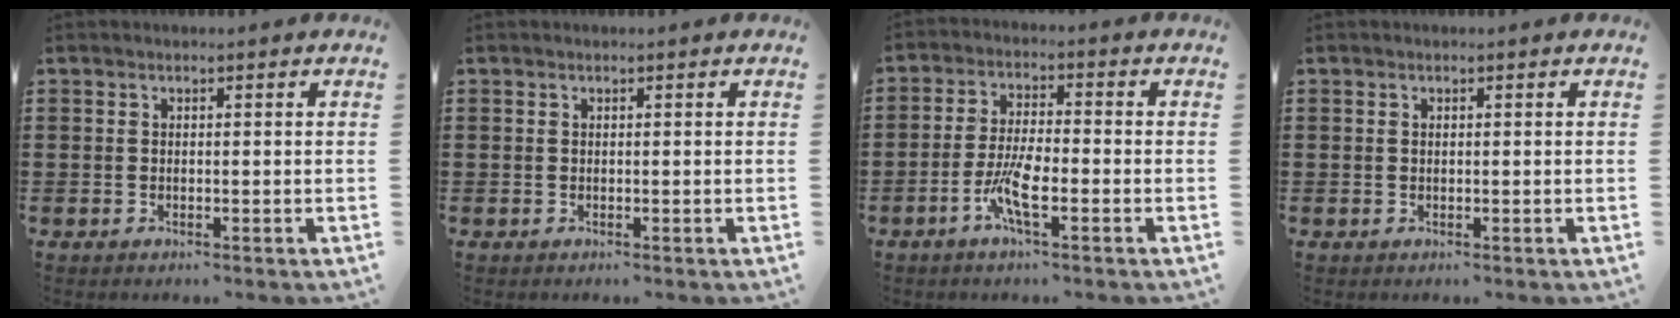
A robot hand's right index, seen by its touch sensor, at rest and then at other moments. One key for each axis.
{"total": 0.0}
{"total": 6.5, "fx": -2.7, "fy": 1.4, "fz": 5.8, "tx": -0.135, "ty": -0.019, "tz": -0.055}
{"total": 0.0}